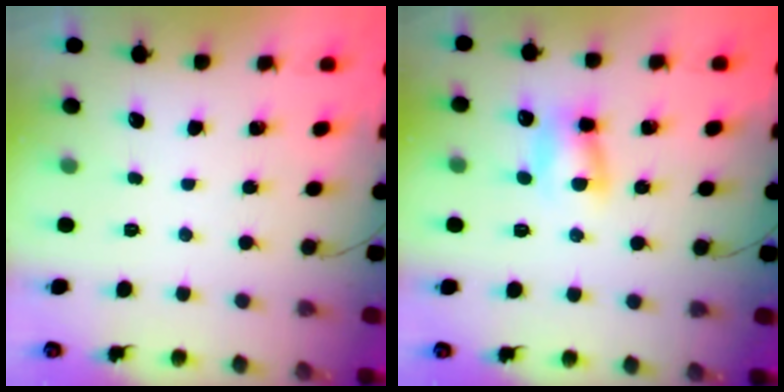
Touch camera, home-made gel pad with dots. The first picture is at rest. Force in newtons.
{"total": 7.0, "press": 7.0, "slide": 0.9}